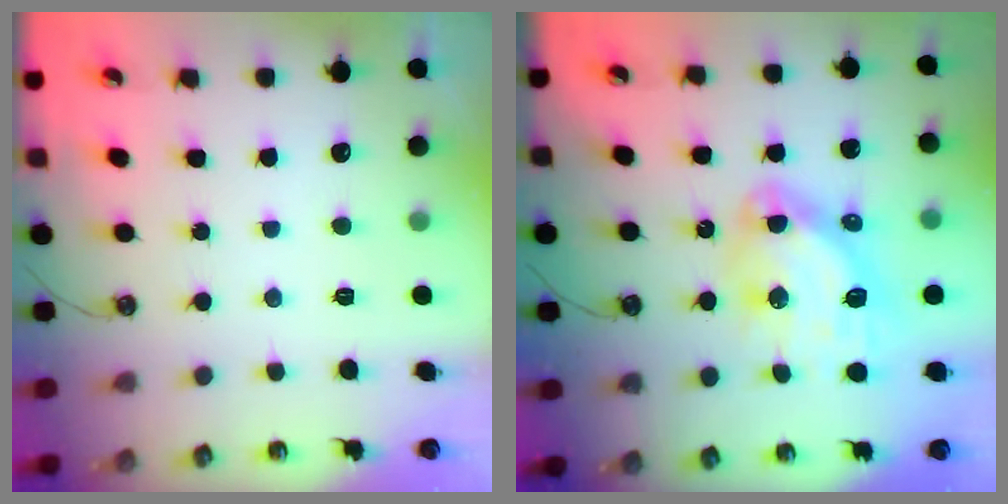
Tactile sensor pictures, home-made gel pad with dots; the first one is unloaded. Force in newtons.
{"total": 13.5, "press": 13.4, "slide": 1.7}